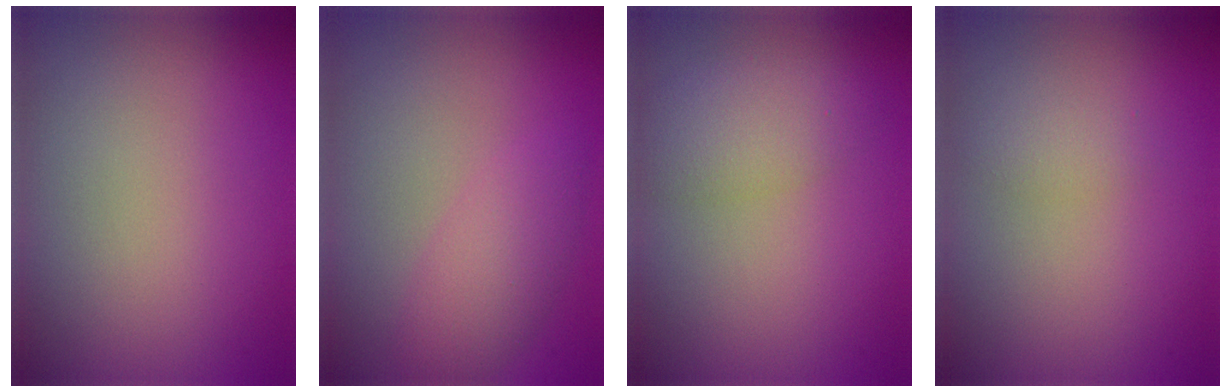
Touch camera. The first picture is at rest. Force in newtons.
{"total": 3.0, "press": 3.0, "slide": 0.2}
{"total": 3.0, "press": 3.0, "slide": 0.1}
{"total": 1.0, "press": 1.0, "slide": 0.2}